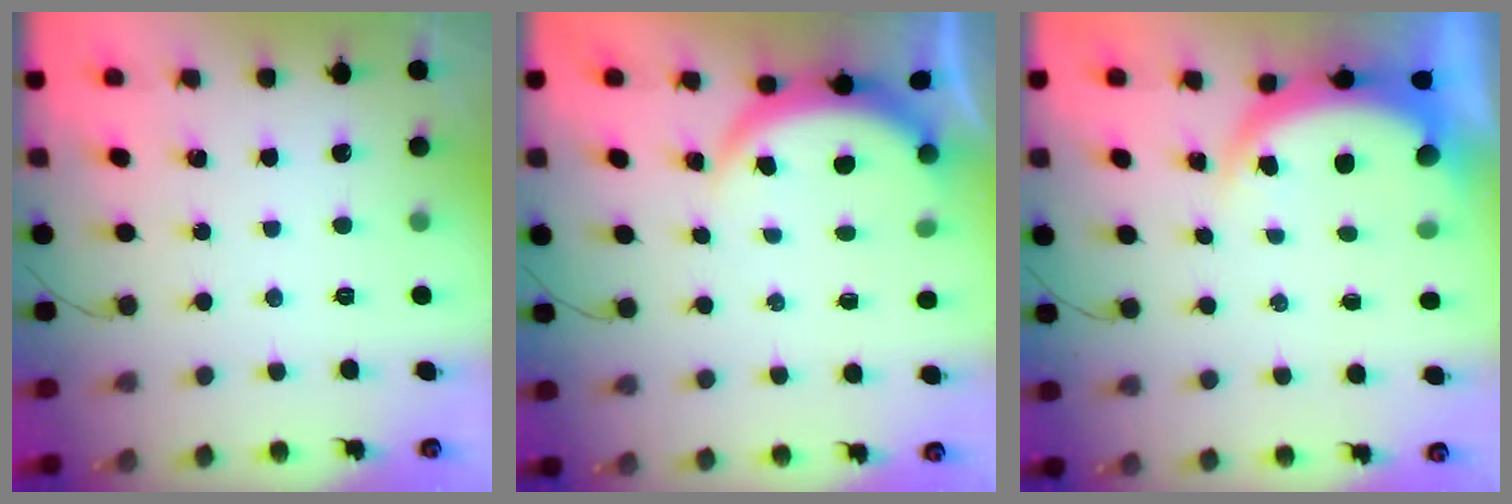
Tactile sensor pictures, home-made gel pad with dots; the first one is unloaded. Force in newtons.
{"total": 4.0, "press": 4.0, "slide": 0.3}
{"total": 5.2, "press": 5.2, "slide": 0.5}